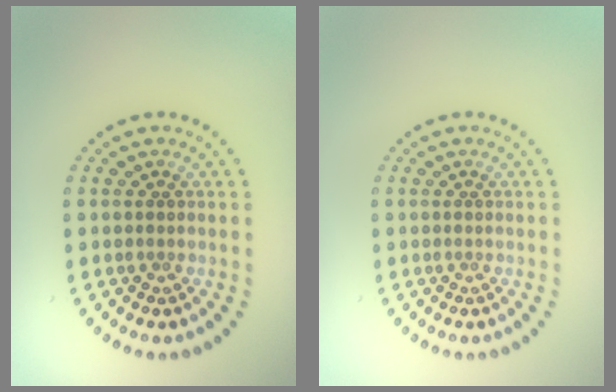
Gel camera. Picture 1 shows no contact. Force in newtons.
{"total": 0.0}